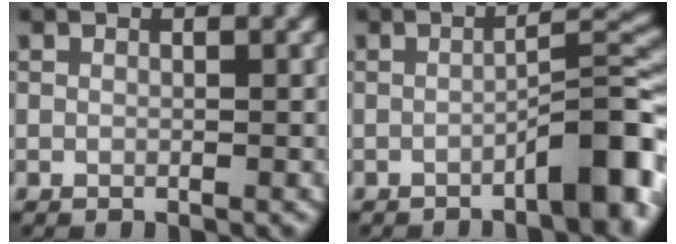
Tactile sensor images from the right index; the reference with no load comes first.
{"total": 6.0, "force": [-3.1, 1.0, 5.0], "torque": [-0.064, 0.023, -0.050]}